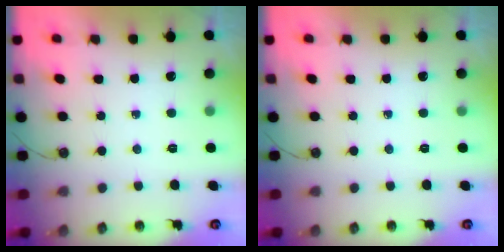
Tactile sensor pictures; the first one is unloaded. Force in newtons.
{"total": 0.0}